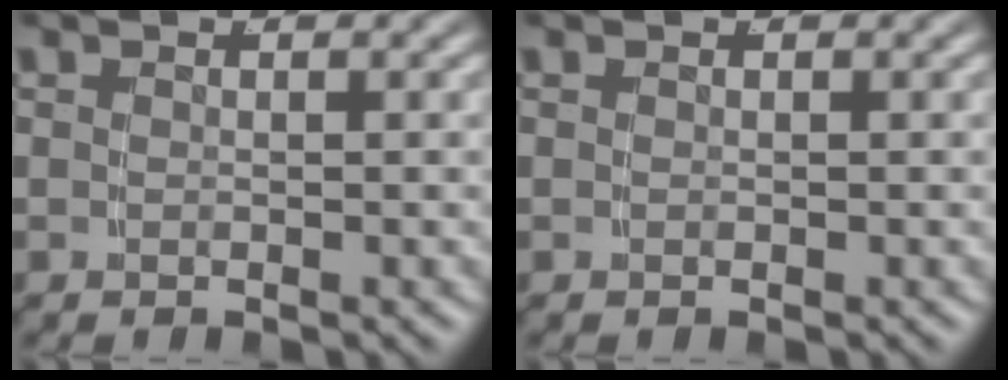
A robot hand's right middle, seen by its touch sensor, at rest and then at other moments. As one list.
[{"total": 0.0}]